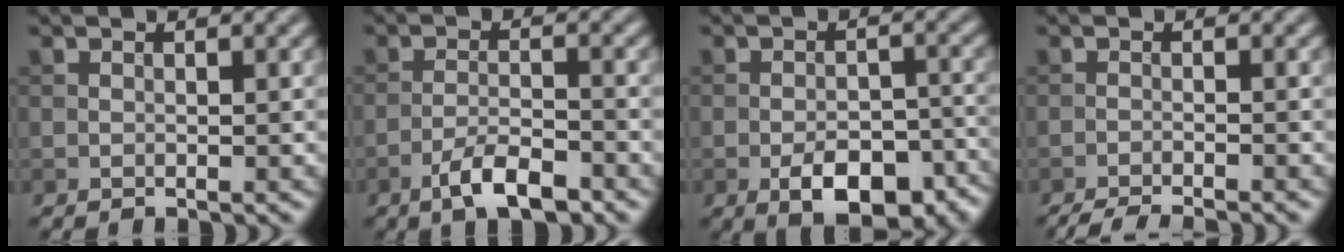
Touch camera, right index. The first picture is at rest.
{"total": 4.3, "force": [-2.8, 1.2, 3.0], "torque": [-0.057, 0.005, -0.053]}
{"total": 7.5, "force": [-3.9, 3.6, 5.3], "torque": [-0.078, -0.006, -0.052]}
{"total": 4.0, "force": [-3.5, 0.5, 1.9], "torque": [-0.030, -0.011, -0.063]}